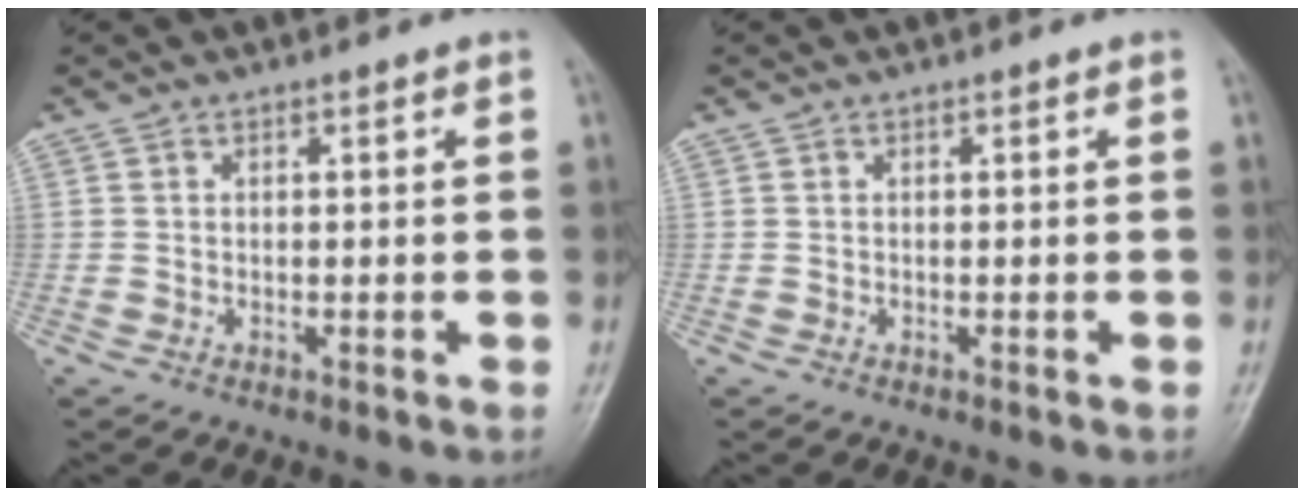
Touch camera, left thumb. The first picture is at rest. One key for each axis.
{"total": 0.0}